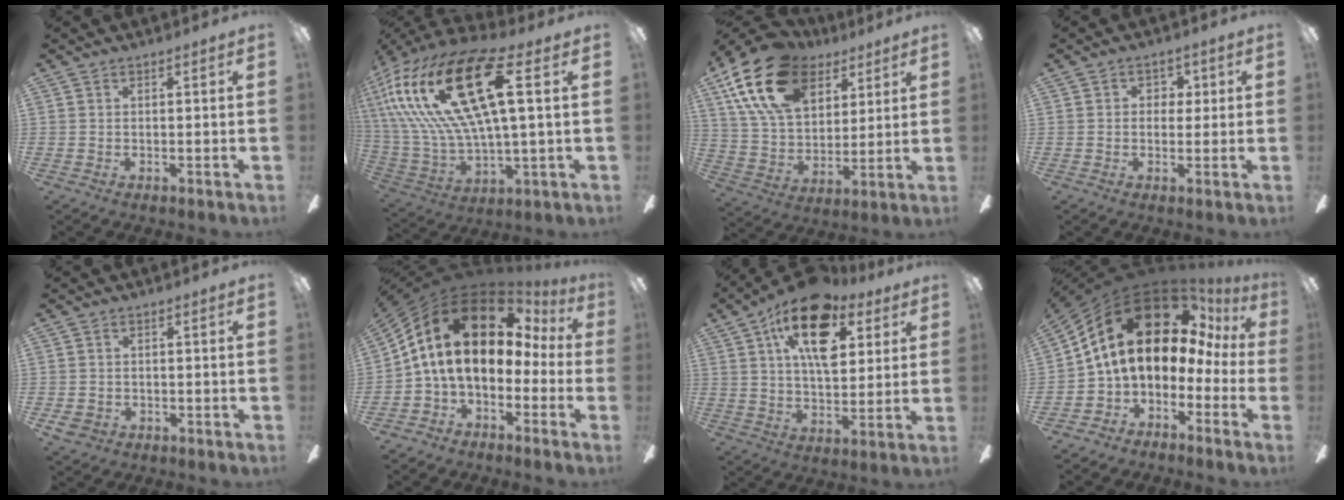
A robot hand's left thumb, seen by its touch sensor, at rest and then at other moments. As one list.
[{"total": 27.3, "force": [9.7, 10.6, 23.1], "torque": [-0.484, -0.037, 0.165]}, {"total": 20.5, "force": [10.8, 12.9, 11.8], "torque": [-0.229, -0.036, 0.197]}, {"total": 3.5, "force": [0.8, 2.9, 1.8], "torque": [-0.016, 0.003, 0.008]}, {"total": 2.5, "force": [-1.2, 2.1, 0.9], "torque": [-0.028, 0.001, -0.026]}, {"total": 15.0, "force": [3.1, 9.5, 11.1], "torque": [-0.238, -0.023, 0.050]}, {"total": 18.1, "force": [9.0, 9.4, 12.5], "torque": [-0.197, -0.021, 0.156]}, {"total": 19.3, "force": [6.9, 11.2, 14.1], "torque": [-0.265, -0.044, 0.127]}]